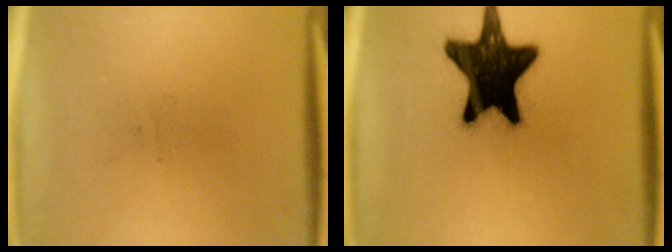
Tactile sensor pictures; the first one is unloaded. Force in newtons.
{"total": 19.3}